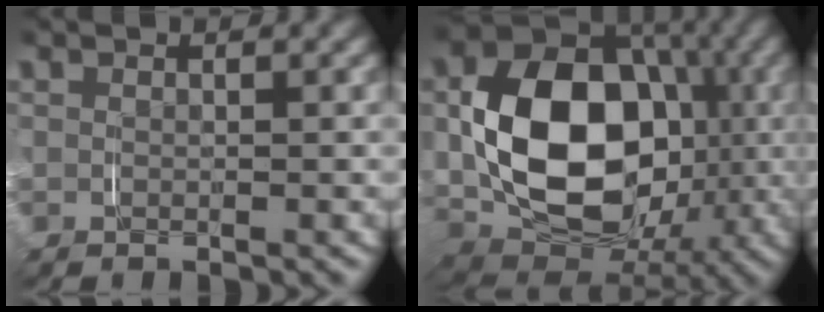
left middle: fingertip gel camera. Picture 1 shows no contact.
{"total": 16.4, "force": [-1.7, 11.6, 11.4], "torque": [-0.219, -0.034, -0.022]}